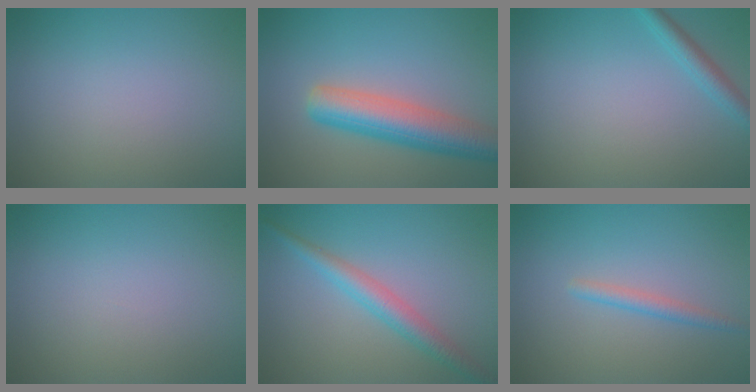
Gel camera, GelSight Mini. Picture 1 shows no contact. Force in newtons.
{"total": 6.0, "press": 6.0, "slide": 0.3}
{"total": 2.0, "press": 2.0, "slide": 0.1}
{"total": 0.0}
{"total": 2.9, "press": 2.9, "slide": 0.1}
{"total": 1.5, "press": 1.5, "slide": 0.1}